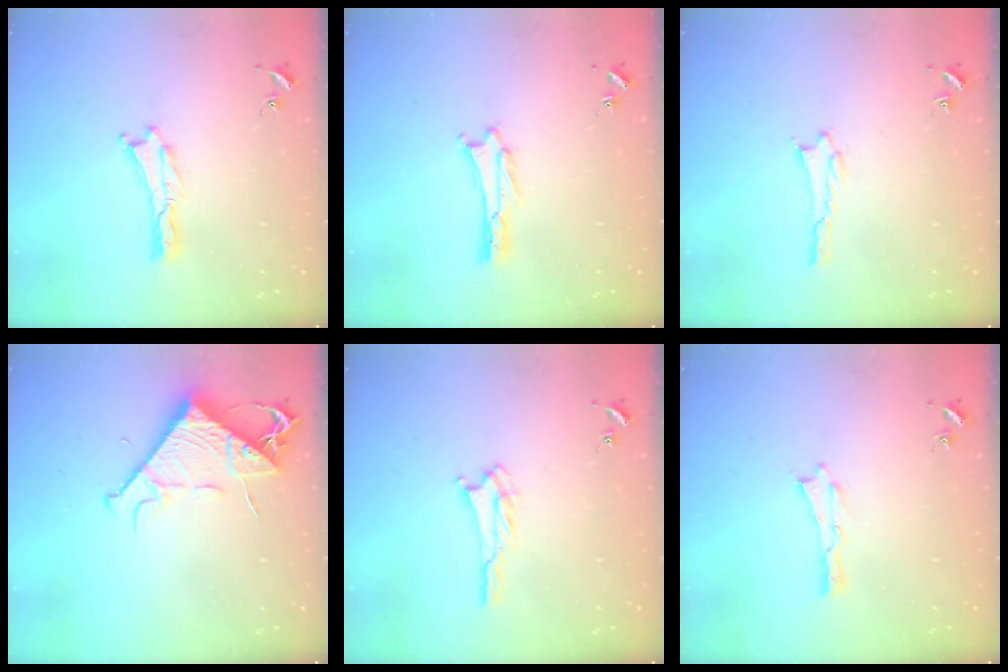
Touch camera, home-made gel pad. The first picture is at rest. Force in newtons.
{"total": 1.8, "press": 1.8, "slide": 0.2}
{"total": 1.4, "press": 1.4, "slide": 0.2}
{"total": 8.5, "press": 8.4, "slide": 1.1}
{"total": 2.3, "press": 2.2, "slide": 0.4}
{"total": 0.0}